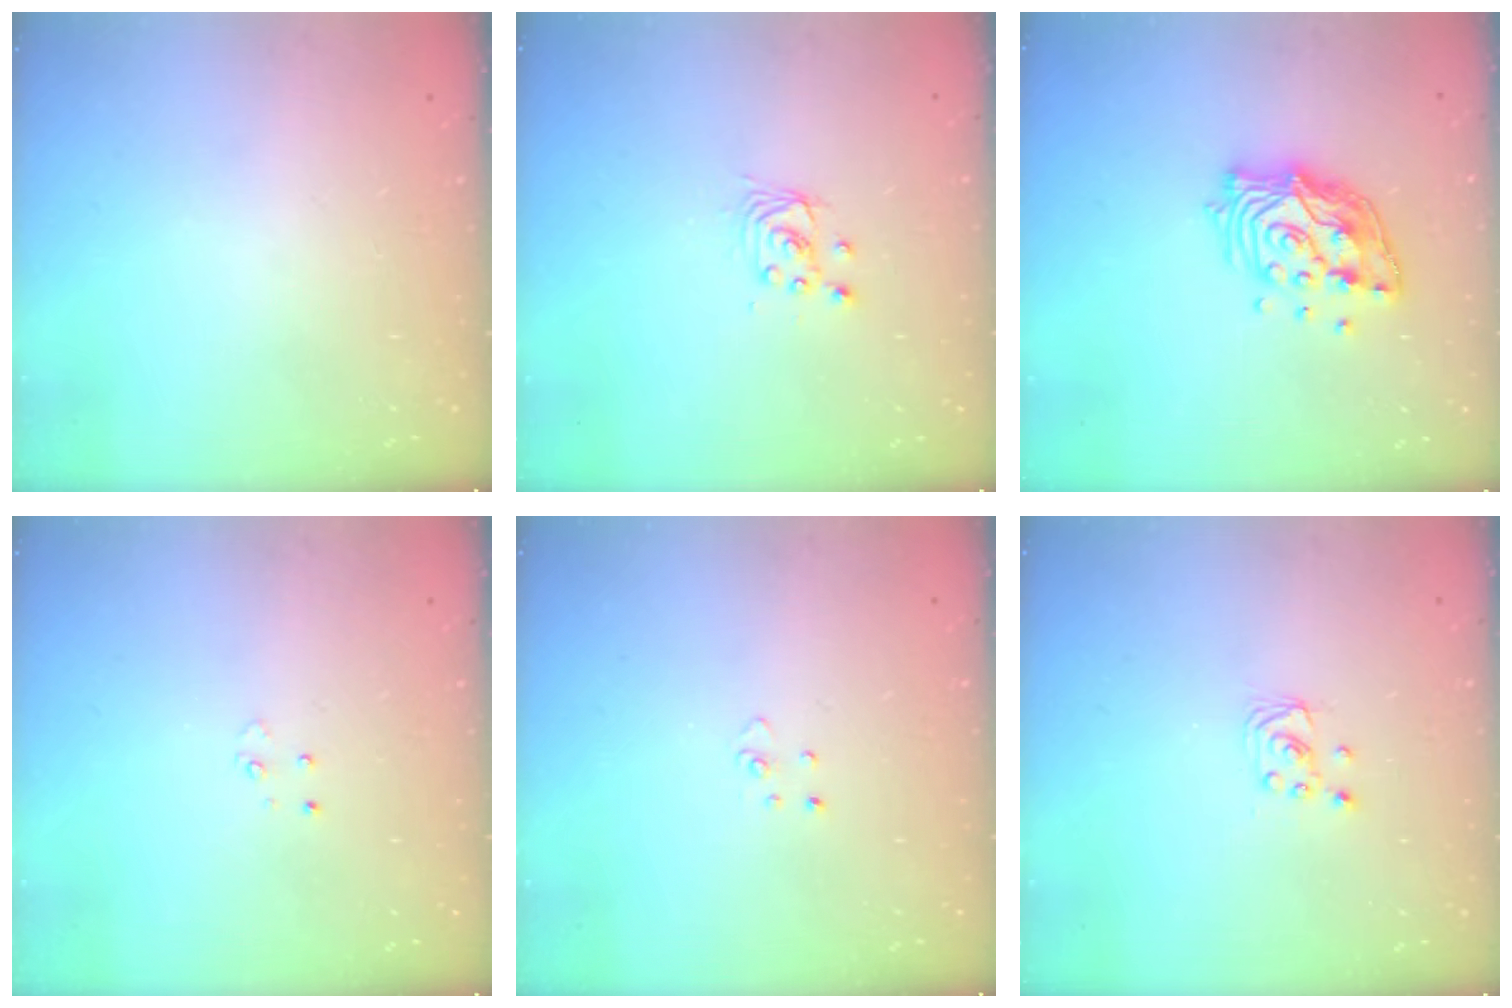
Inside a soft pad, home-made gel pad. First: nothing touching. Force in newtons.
{"total": 2.9, "press": 2.9, "slide": 0.1}
{"total": 14.3, "press": 14.1, "slide": 2.7}
{"total": 3.0, "press": 3.0, "slide": 0.4}
{"total": 2.9, "press": 2.9, "slide": 0.2}
{"total": 1.9, "press": 1.9, "slide": 0.1}